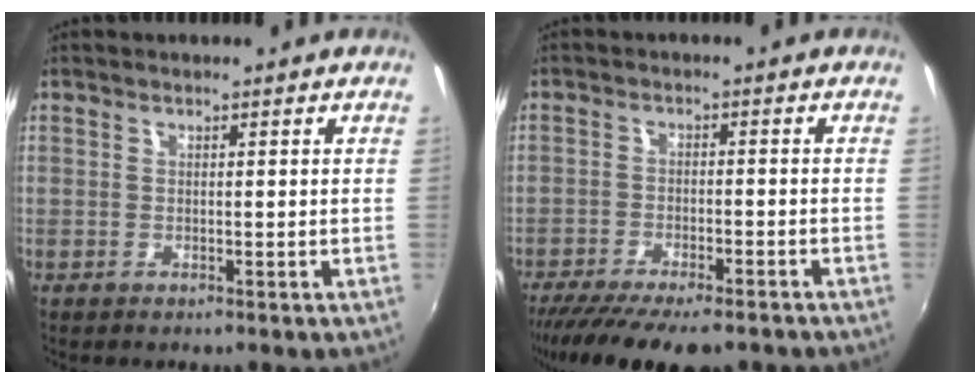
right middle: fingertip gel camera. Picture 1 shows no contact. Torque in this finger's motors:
{"motor_torque": [1.10, -1.04, 0.45, 0.07]}